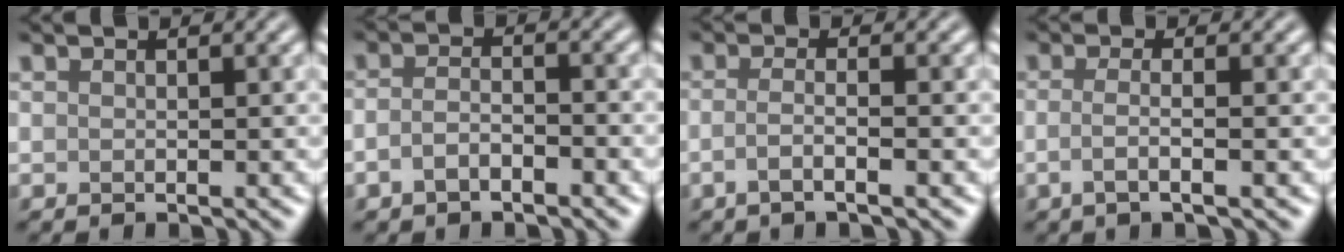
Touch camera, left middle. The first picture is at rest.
{"total": 2.3, "force": [-1.3, 1.0, 1.7], "torque": [-0.036, 0.003, -0.029]}
{"total": 2.4, "force": [-0.9, 0.7, 2.1], "torque": [-0.030, -0.002, -0.027]}
{"total": 2.5, "force": [-0.5, 0.9, 2.3], "torque": [-0.037, -0.006, -0.018]}